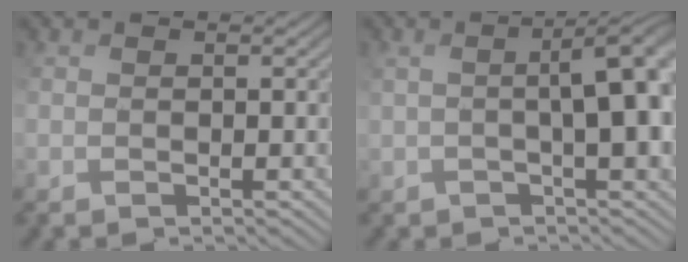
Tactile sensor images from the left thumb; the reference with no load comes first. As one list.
[{"total": 6.1, "force": [0.4, 1.5, 5.9], "torque": [-0.065, 0.012, 0.013]}]